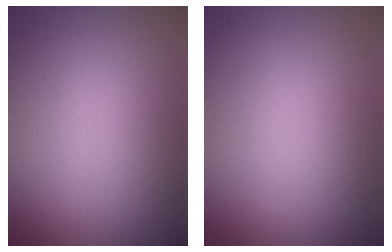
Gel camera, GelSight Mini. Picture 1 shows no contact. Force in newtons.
{"total": 0.0}